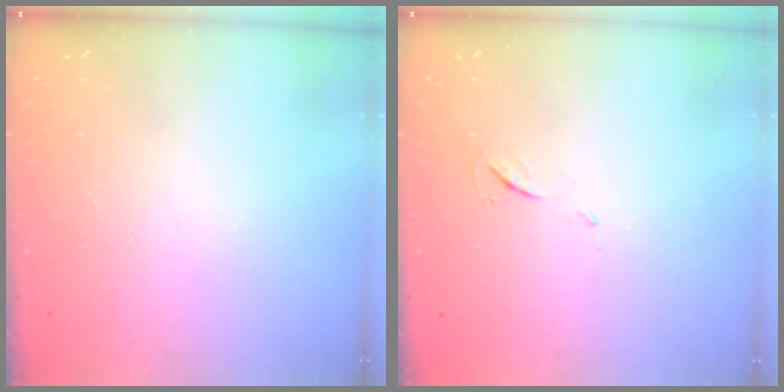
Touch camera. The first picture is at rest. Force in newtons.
{"total": 4.1, "press": 4.1, "slide": 0.6}